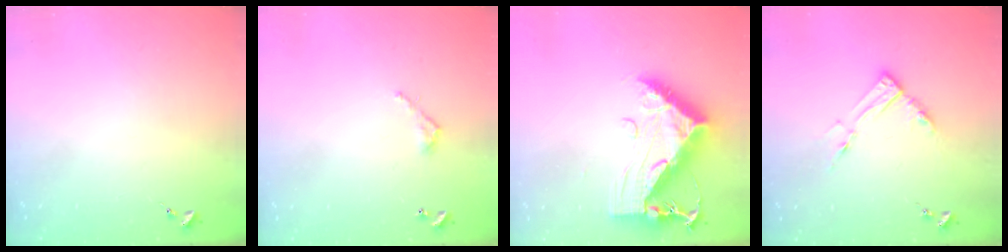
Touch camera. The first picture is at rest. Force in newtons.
{"total": 3.9, "press": 3.9, "slide": 0.3}
{"total": 14.1, "press": 14.0, "slide": 1.3}
{"total": 9.3, "press": 9.2, "slide": 1.0}